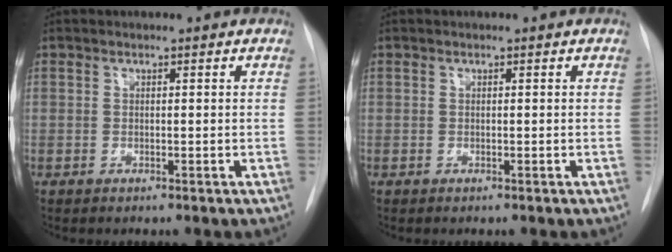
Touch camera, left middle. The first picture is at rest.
{"total": 0.0}